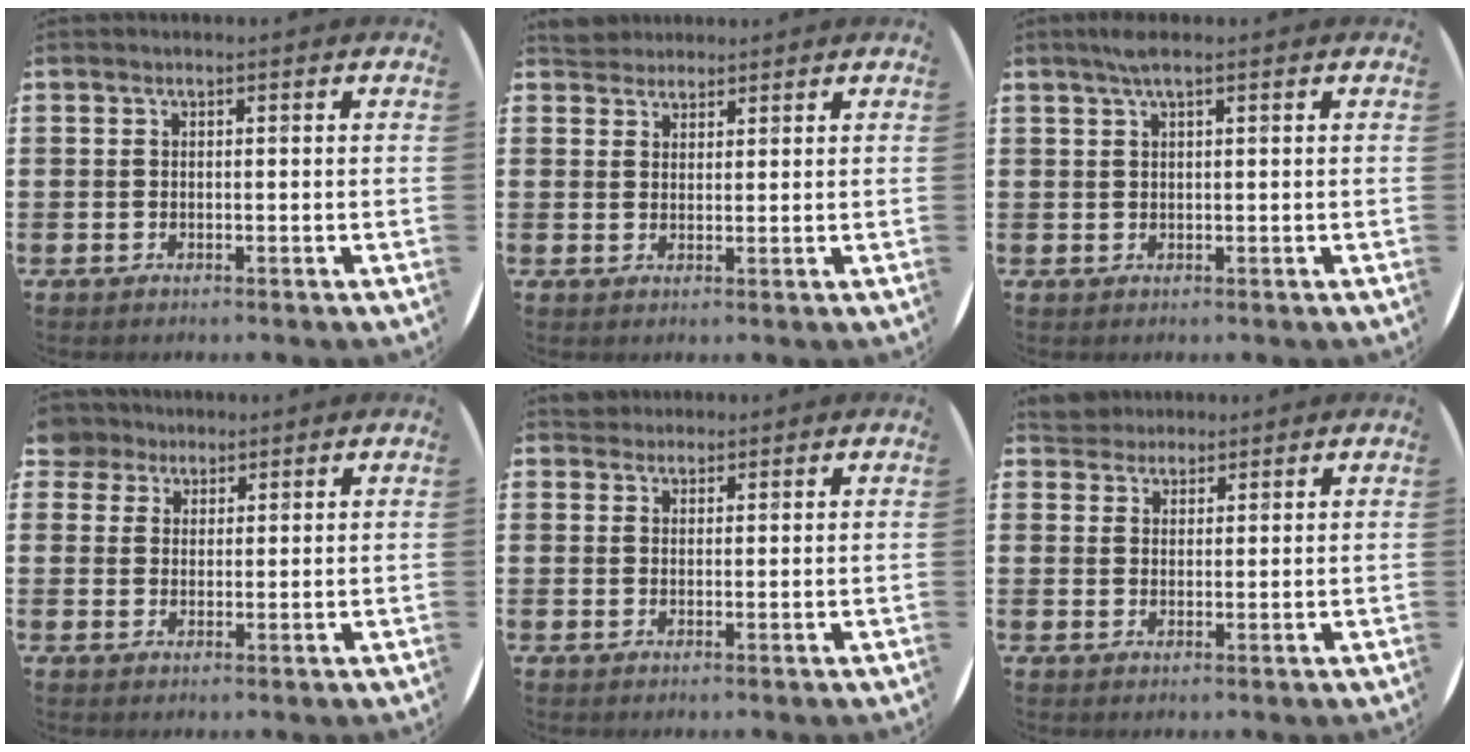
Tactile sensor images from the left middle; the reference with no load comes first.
{"total": 2.7, "force": [2.5, 0.8, -0.1], "torque": [-0.003, 0.001, 0.051]}
{"total": 2.0, "force": [1.3, 0.1, 1.5], "torque": [-0.032, 0.003, 0.023]}
{"total": 3.4, "force": [2.8, 1.9, -0.2], "torque": [0.000, 0.003, 0.055]}
{"total": 1.9, "force": [1.7, 0.7, -0.1], "torque": [-0.001, 0.006, 0.035]}
{"total": 3.1, "force": [2.9, 1.1, -0.3], "torque": [-0.002, 0.000, 0.056]}